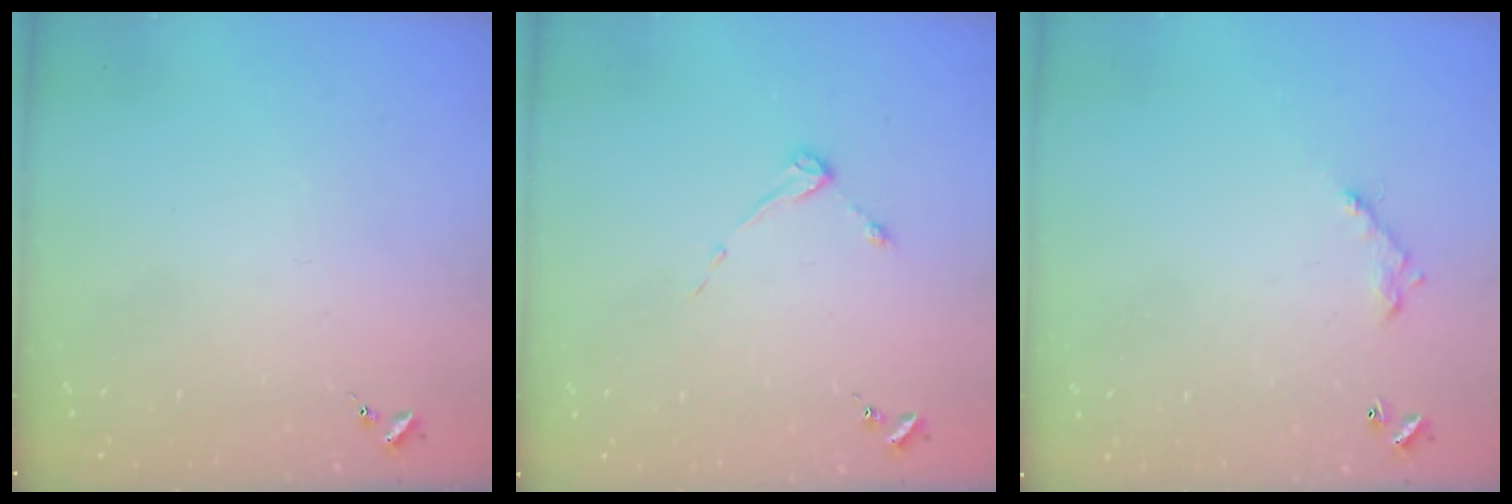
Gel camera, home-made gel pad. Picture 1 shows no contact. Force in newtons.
{"total": 3.1, "press": 3.1, "slide": 0.4}
{"total": 5.2, "press": 5.2, "slide": 0.2}